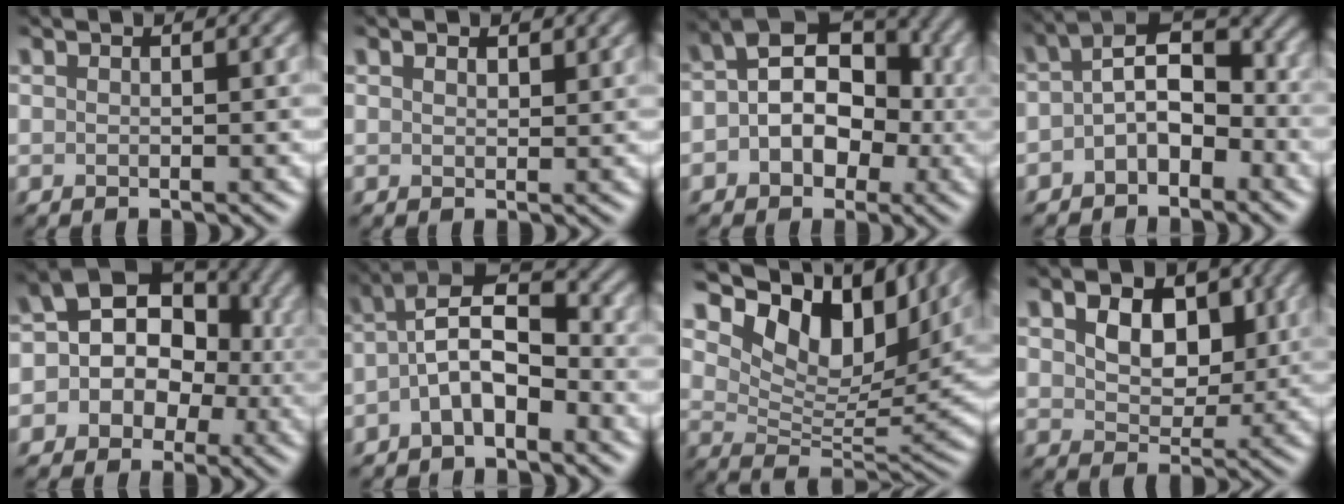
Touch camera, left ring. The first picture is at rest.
{"total": 1.2, "force": [0.8, 0.7, 0.5], "torque": [-0.013, -0.001, 0.017]}
{"total": 8.6, "force": [-0.4, 6.1, 6.0], "torque": [-0.060, 0.026, -0.025]}
{"total": 4.0, "force": [-1.4, 2.4, 2.9], "torque": [-0.044, 0.019, -0.033]}
{"total": 11.4, "force": [0.5, 9.5, 6.4], "torque": [-0.084, 0.043, -0.036]}
{"total": 5.3, "force": [-2.1, 2.6, 4.2], "torque": [-0.082, 0.018, -0.044]}
{"total": 13.1, "force": [6.9, 6.7, 8.9], "torque": [-0.156, 0.015, 0.129]}
{"total": 5.5, "force": [1.5, 3.9, 3.6], "torque": [-0.064, -0.003, 0.011]}